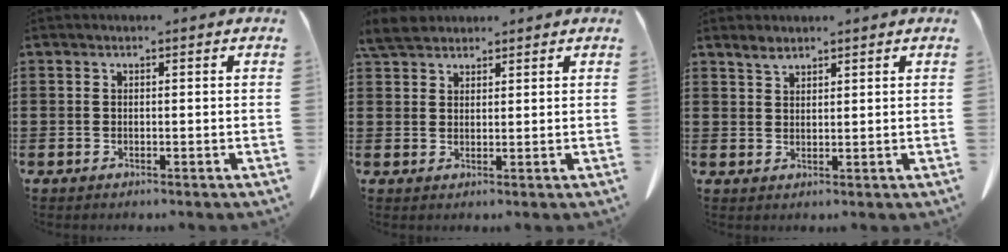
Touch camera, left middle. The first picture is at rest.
{"total": 4.0, "force": [3.6, 1.4, 1.2], "torque": [-0.036, 0.001, 0.070]}
{"total": 2.1, "force": [1.8, 0.8, 0.9], "torque": [-0.022, 0.002, 0.034]}